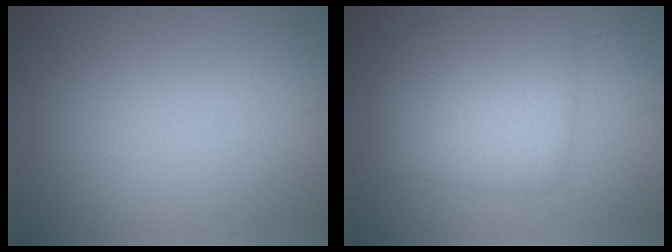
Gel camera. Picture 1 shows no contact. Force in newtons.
{"total": 5.8, "press": 5.8, "slide": 0.1}